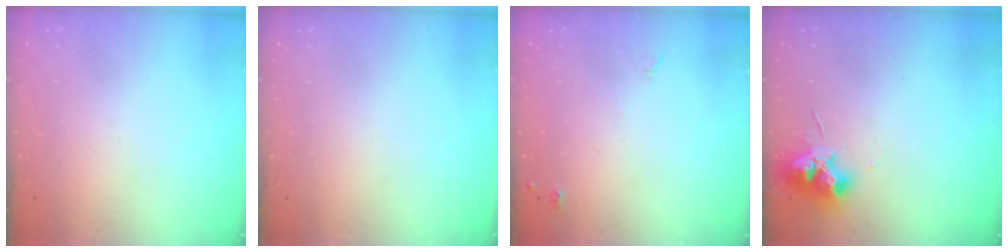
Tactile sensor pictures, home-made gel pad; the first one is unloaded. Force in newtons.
{"total": 0.0}
{"total": 4.3, "press": 4.2, "slide": 0.6}
{"total": 12.2, "press": 12.2, "slide": 0.4}